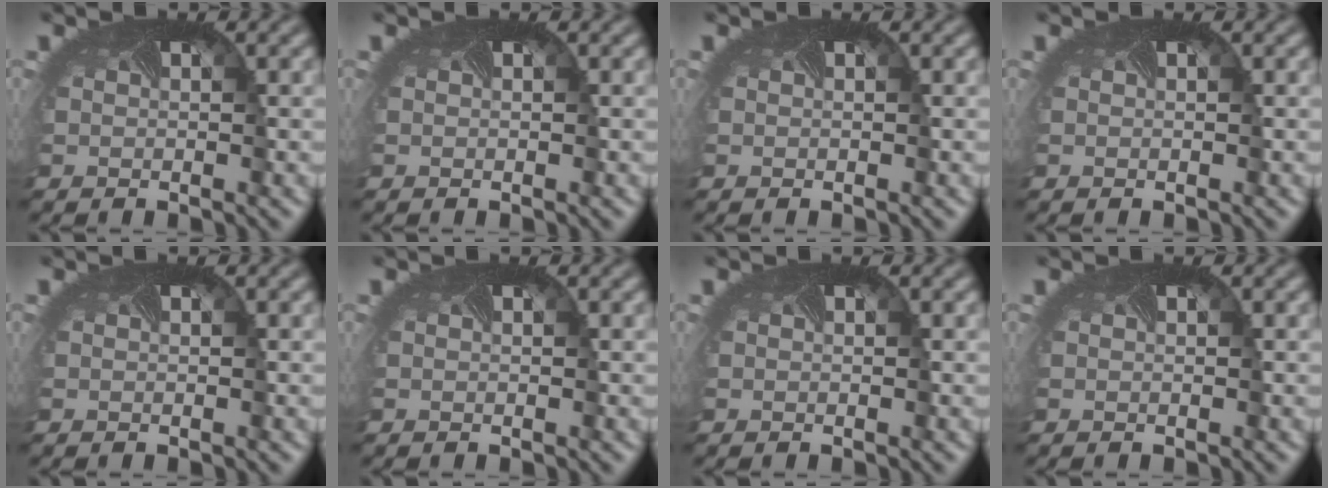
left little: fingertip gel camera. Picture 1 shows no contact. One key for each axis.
{"total": 0.0}
{"total": 0.0}
{"total": 0.0}
{"total": 0.0}
{"total": 0.0}
{"total": 0.0}
{"total": 0.0}